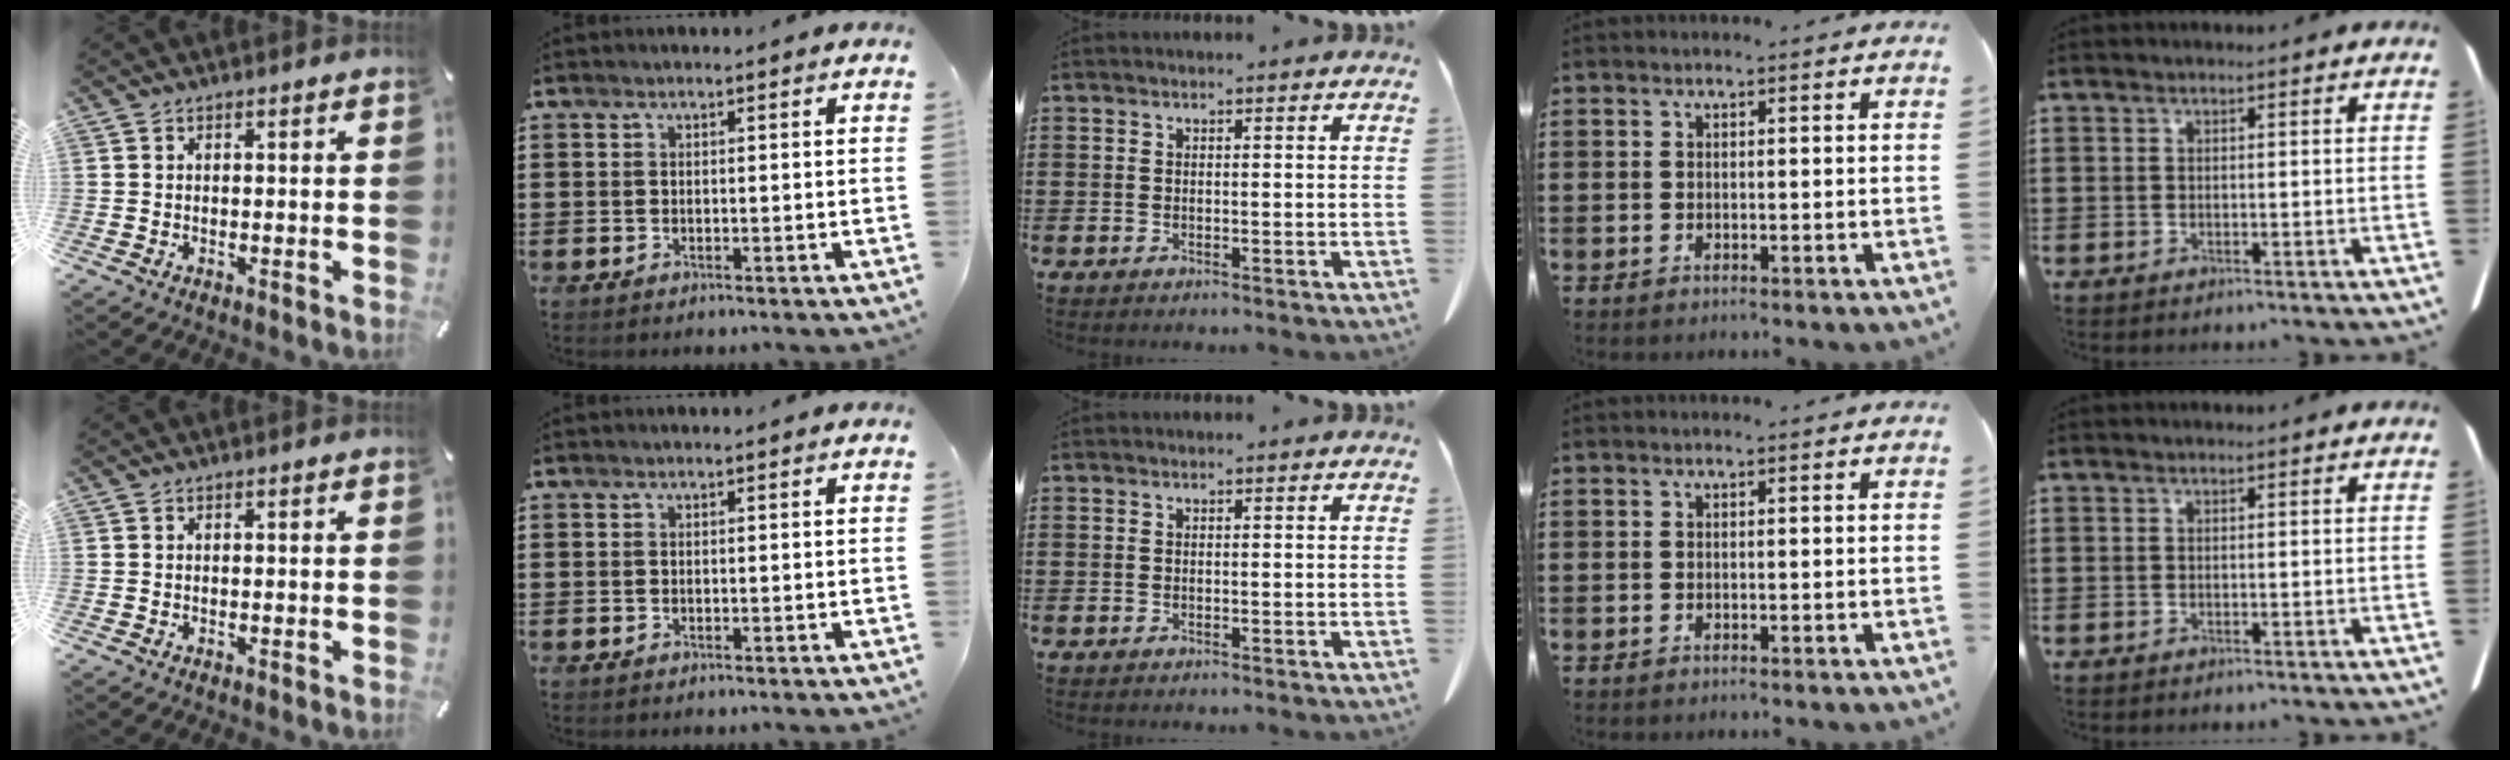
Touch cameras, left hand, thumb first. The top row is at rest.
{}